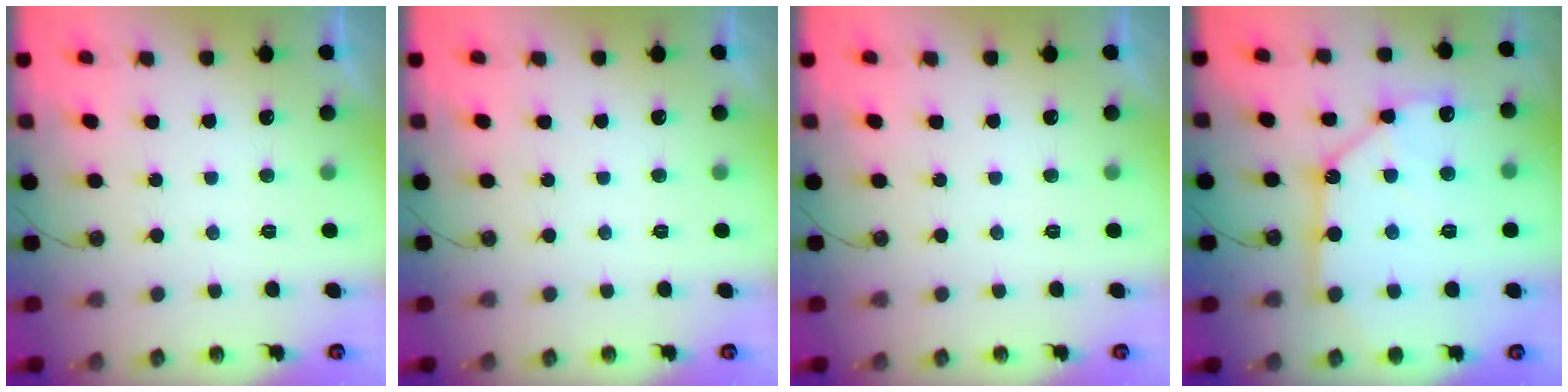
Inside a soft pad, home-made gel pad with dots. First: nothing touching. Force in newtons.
{"total": 0.0}
{"total": 0.0}
{"total": 14.9, "press": 14.8, "slide": 1.8}